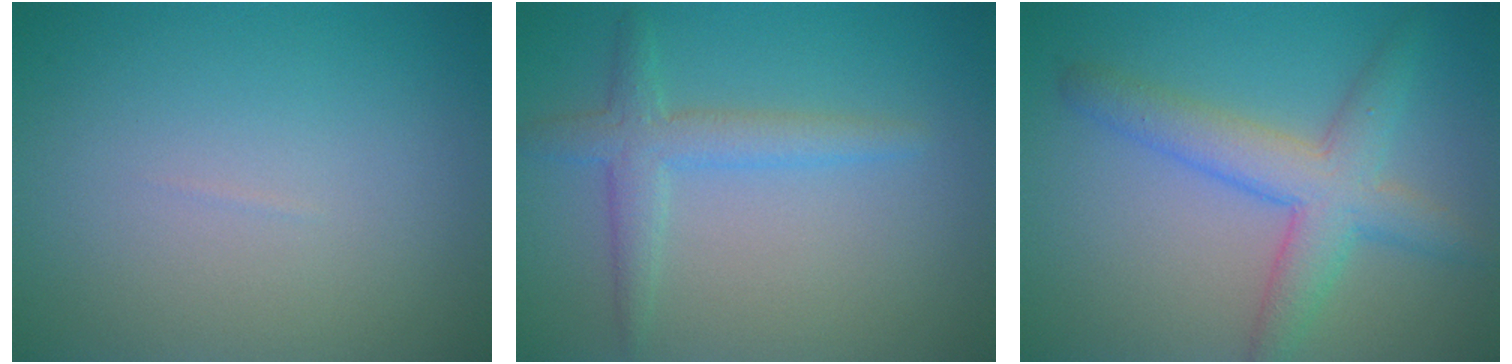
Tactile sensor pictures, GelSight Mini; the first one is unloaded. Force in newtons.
{"total": 2.8, "press": 2.8, "slide": 0.1}
{"total": 4.9, "press": 4.9, "slide": 0.1}